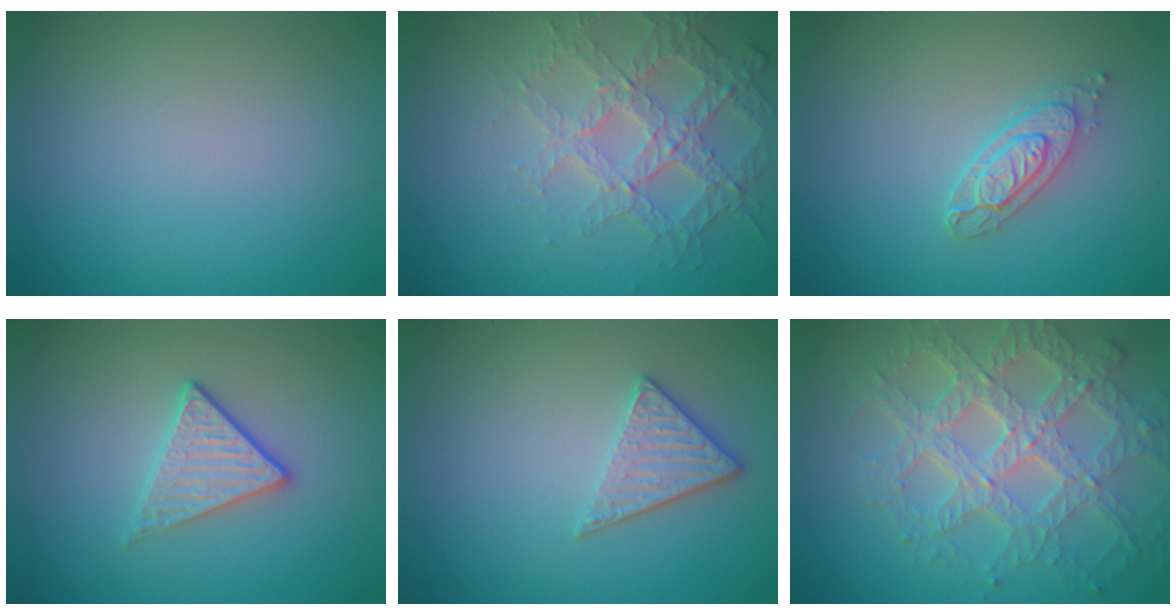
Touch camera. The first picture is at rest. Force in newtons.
{"total": 3.8, "press": 3.7, "slide": 0.9}
{"total": 2.9, "press": 2.5, "slide": 1.5}
{"total": 2.8, "press": 2.6, "slide": 1.1}
{"total": 2.8, "press": 2.4, "slide": 1.3}
{"total": 7.8, "press": 5.6, "slide": 5.5}